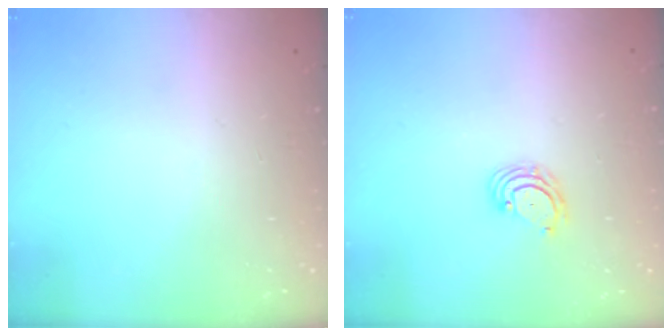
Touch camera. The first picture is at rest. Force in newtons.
{"total": 2.8, "press": 2.8, "slide": 0.3}